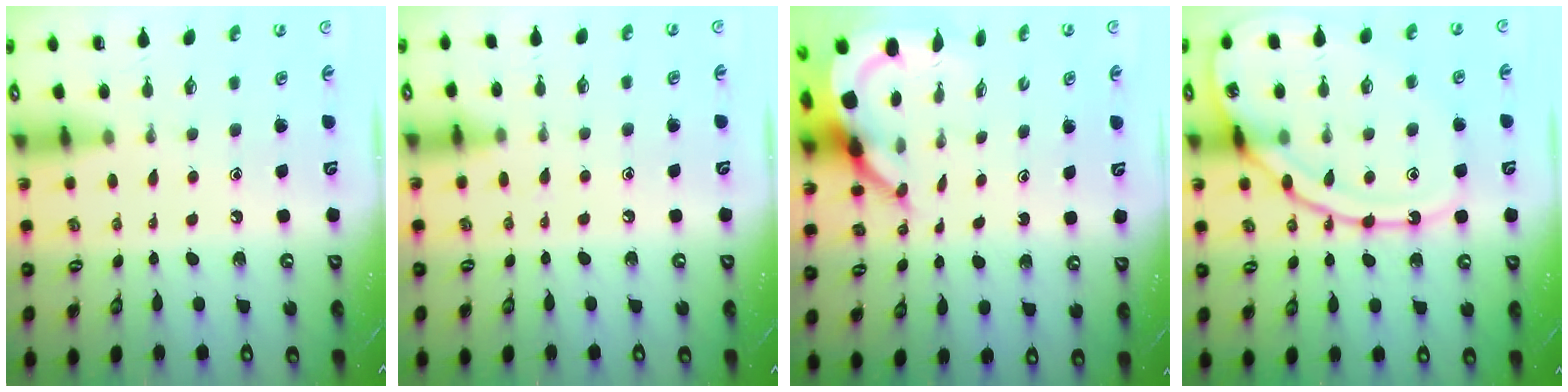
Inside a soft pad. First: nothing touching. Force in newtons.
{"total": 5.5, "press": 5.5, "slide": 0.8}
{"total": 6.8, "press": 6.7, "slide": 0.9}
{"total": 16.0, "press": 16.0, "slide": 1.4}